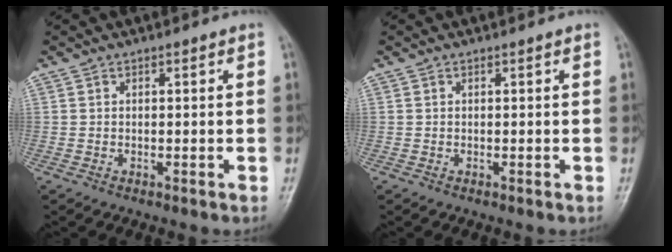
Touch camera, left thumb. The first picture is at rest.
{"total": 0.0}